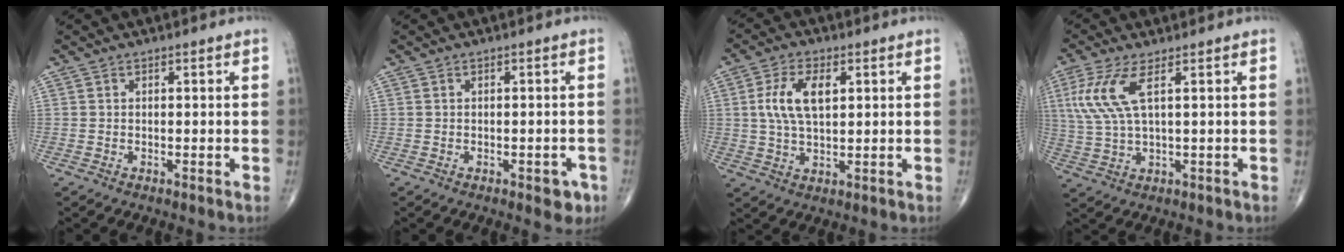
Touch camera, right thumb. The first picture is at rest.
{"total": 3.2, "force": [-1.6, 1.6, 2.3], "torque": [-0.008, 0.006, -0.016]}
{"total": 8.7, "force": [2.0, 4.4, 7.2], "torque": [-0.141, 0.001, 0.039]}
{"total": 8.3, "force": [2.9, 2.3, 7.4], "torque": [-0.200, 0.000, 0.065]}